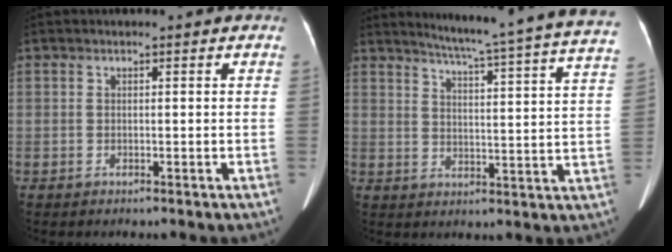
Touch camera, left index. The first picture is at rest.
{"total": 22.9, "force": [20.6, -1.5, 9.9], "torque": [-0.149, -0.074, 0.246]}